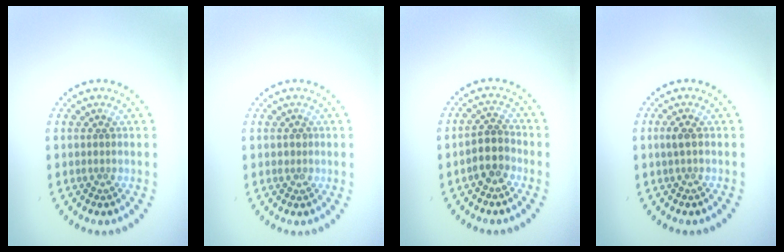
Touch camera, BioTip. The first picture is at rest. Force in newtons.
{"total": 0.8, "press": 0.7, "slide": 0.3}
{"total": 2.7, "press": 2.4, "slide": 1.2}
{"total": 1.1, "press": 1.0, "slide": 0.3}